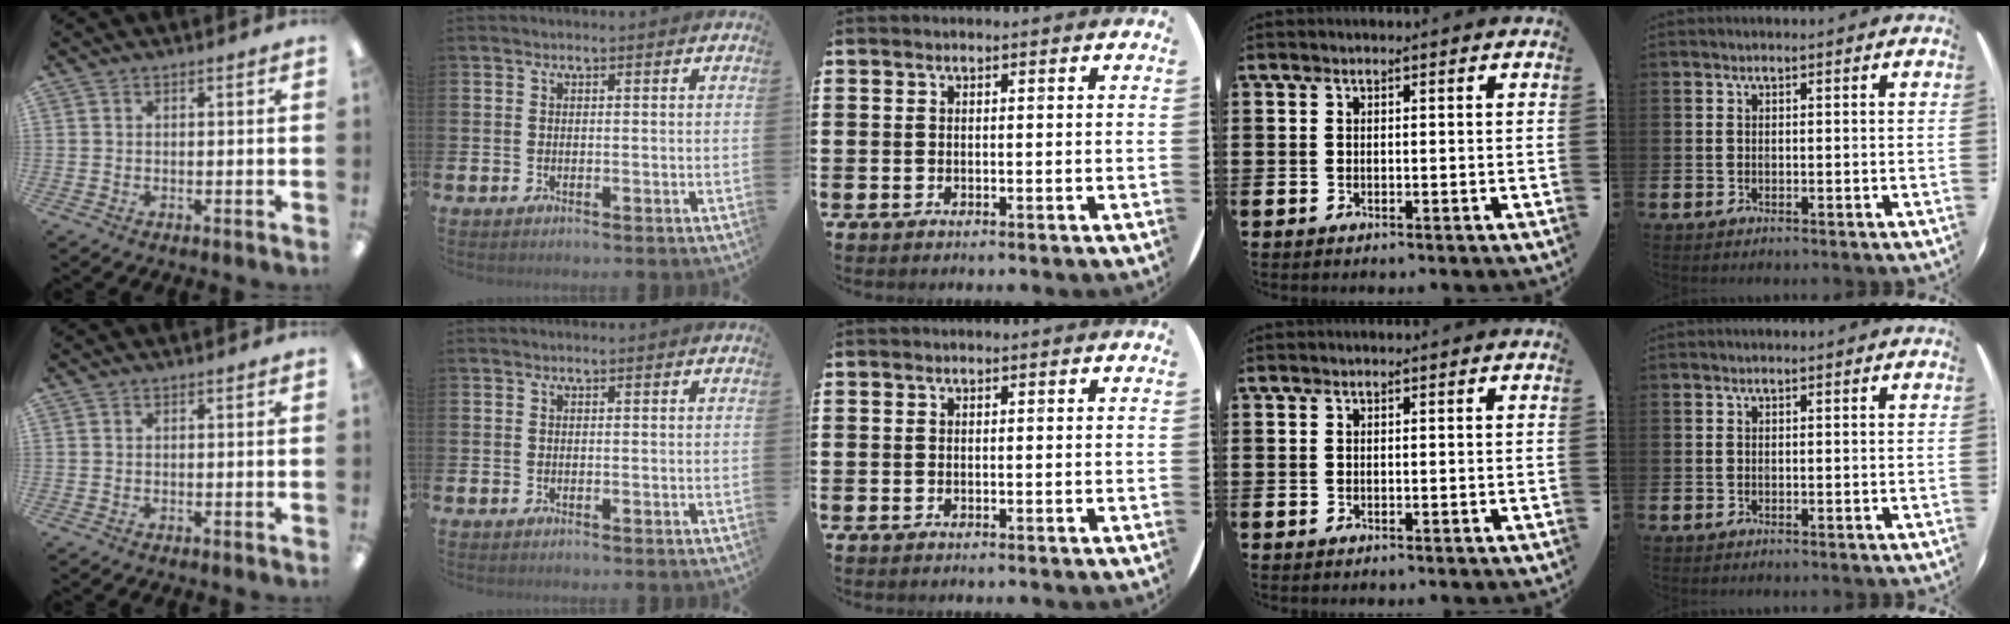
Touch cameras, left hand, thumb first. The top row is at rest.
{}